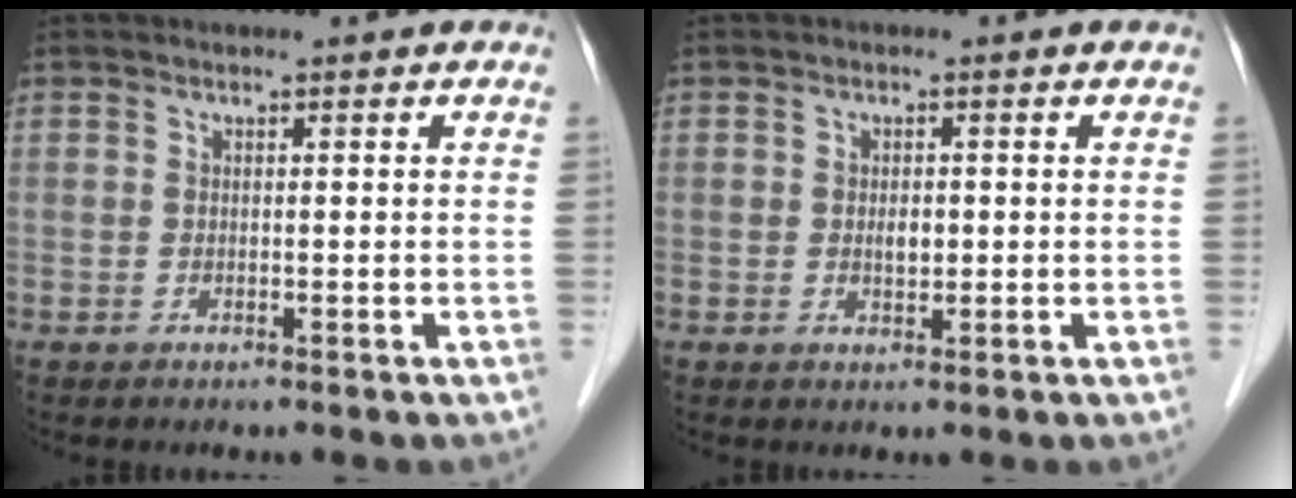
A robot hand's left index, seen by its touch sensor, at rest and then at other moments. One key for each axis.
{"total": 1.7, "fx": -0.2, "fy": 1.1, "fz": 1.3, "tx": -0.022, "ty": -0.004, "tz": -0.001}